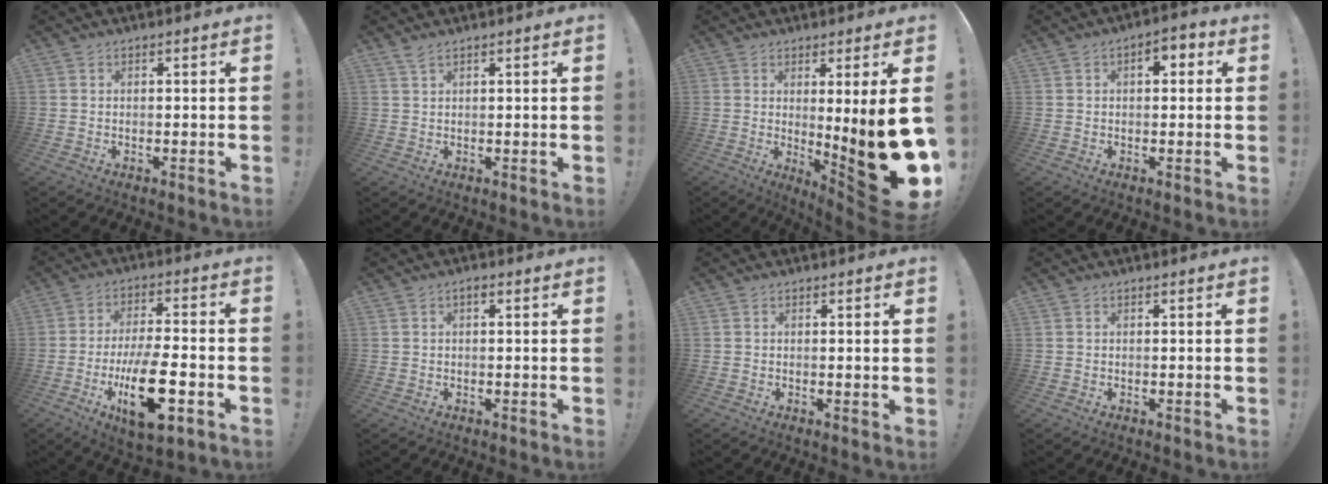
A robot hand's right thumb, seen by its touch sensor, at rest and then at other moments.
{"total": 1.5, "force": [1.2, 0.4, 0.9], "torque": [-0.026, 0.003, 0.023]}
{"total": 19.2, "force": [-0.3, 1.9, 19.1], "torque": [-0.255, -0.045, 0.006]}
{"total": 4.5, "force": [0.8, 2.8, 3.4], "torque": [-0.032, 0.001, 0.006]}
{"total": 17.7, "force": [-6.0, 6.4, 15.4], "torque": [-0.273, 0.017, -0.090]}
{"total": 0.9, "force": [0.1, 0.5, 0.7], "torque": [-0.019, 0.004, 0.001]}
{"total": 1.1, "force": [0.3, -0.2, 1.0], "torque": [-0.015, -0.002, 0.003]}
{"total": 0.0}